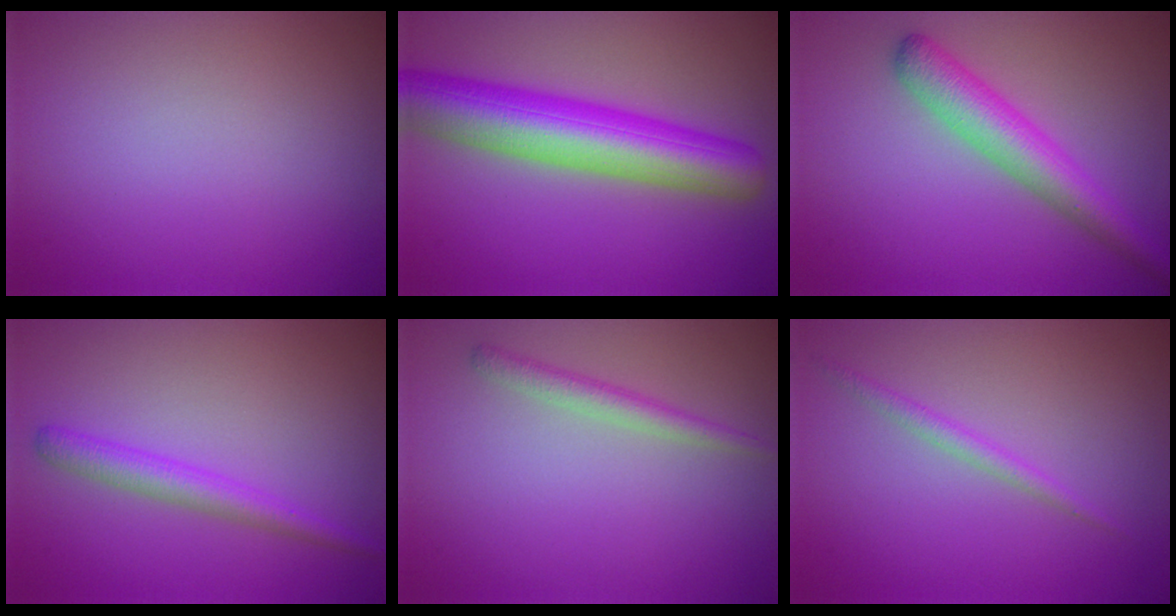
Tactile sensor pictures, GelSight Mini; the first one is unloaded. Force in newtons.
{"total": 9.4, "press": 9.4, "slide": 0.2}
{"total": 4.8, "press": 4.8, "slide": 0.2}
{"total": 2.6, "press": 2.6, "slide": 0.1}
{"total": 1.8, "press": 1.8, "slide": 0.1}
{"total": 1.4, "press": 1.4, "slide": 0.1}